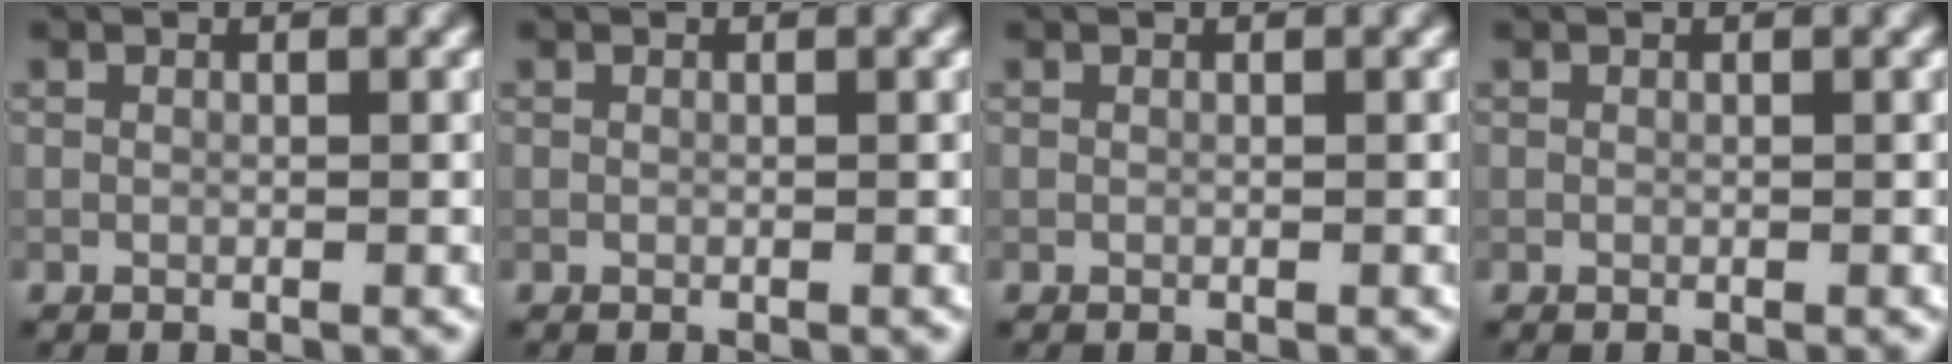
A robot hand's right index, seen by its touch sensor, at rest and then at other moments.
{"total": 0.0}
{"total": 0.0}
{"total": 0.0}